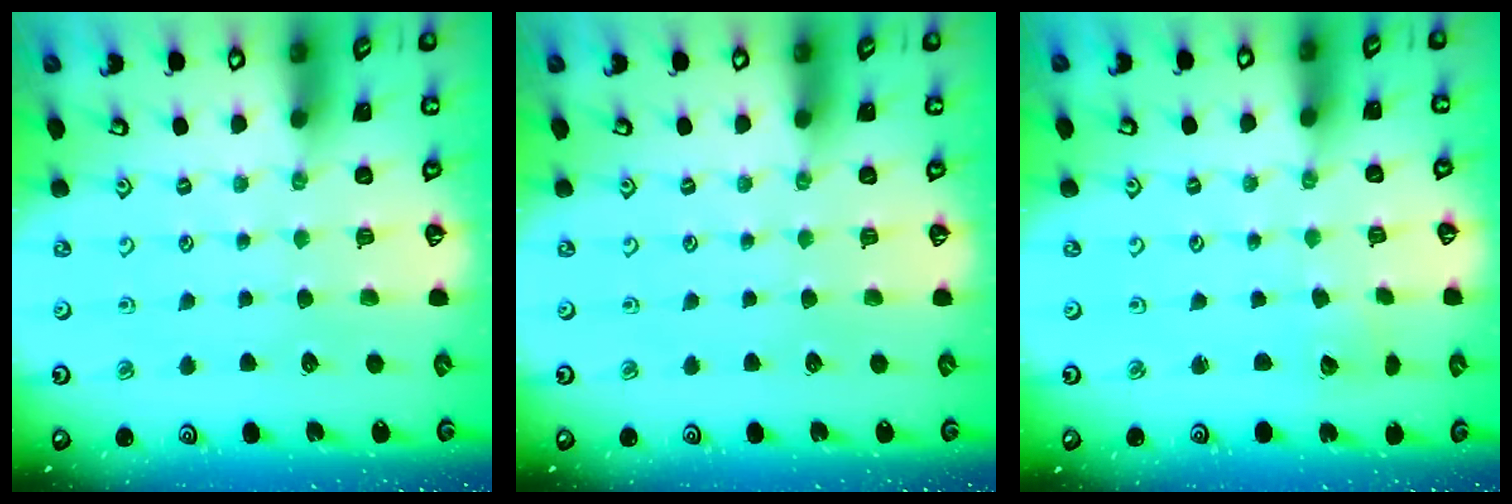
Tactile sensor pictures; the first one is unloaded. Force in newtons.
{"total": 0.0}
{"total": 2.4, "press": 2.4, "slide": 0.2}